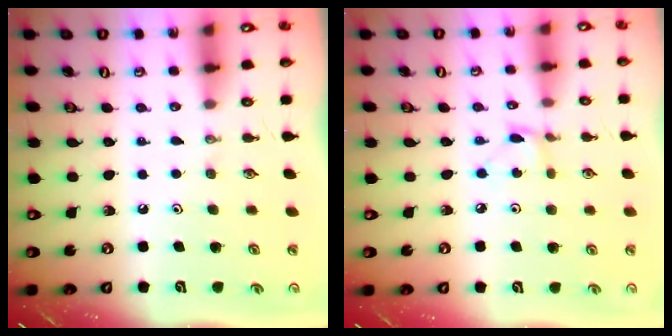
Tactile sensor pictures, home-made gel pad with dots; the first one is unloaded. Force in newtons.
{"total": 2.4, "press": 2.4, "slide": 0.3}